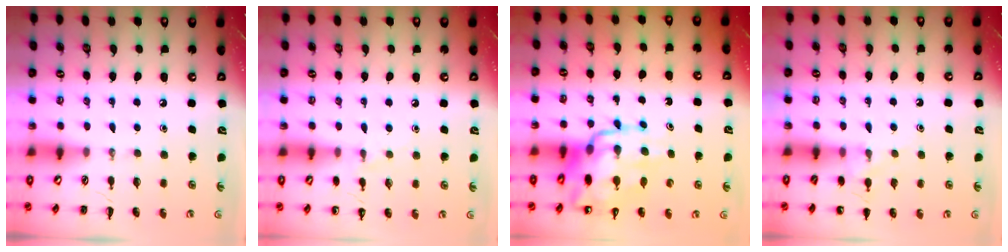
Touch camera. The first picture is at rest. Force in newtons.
{"total": 5.4, "press": 5.1, "slide": 1.9}
{"total": 15.3, "press": 14.7, "slide": 4.2}
{"total": 8.7, "press": 8.6, "slide": 1.2}